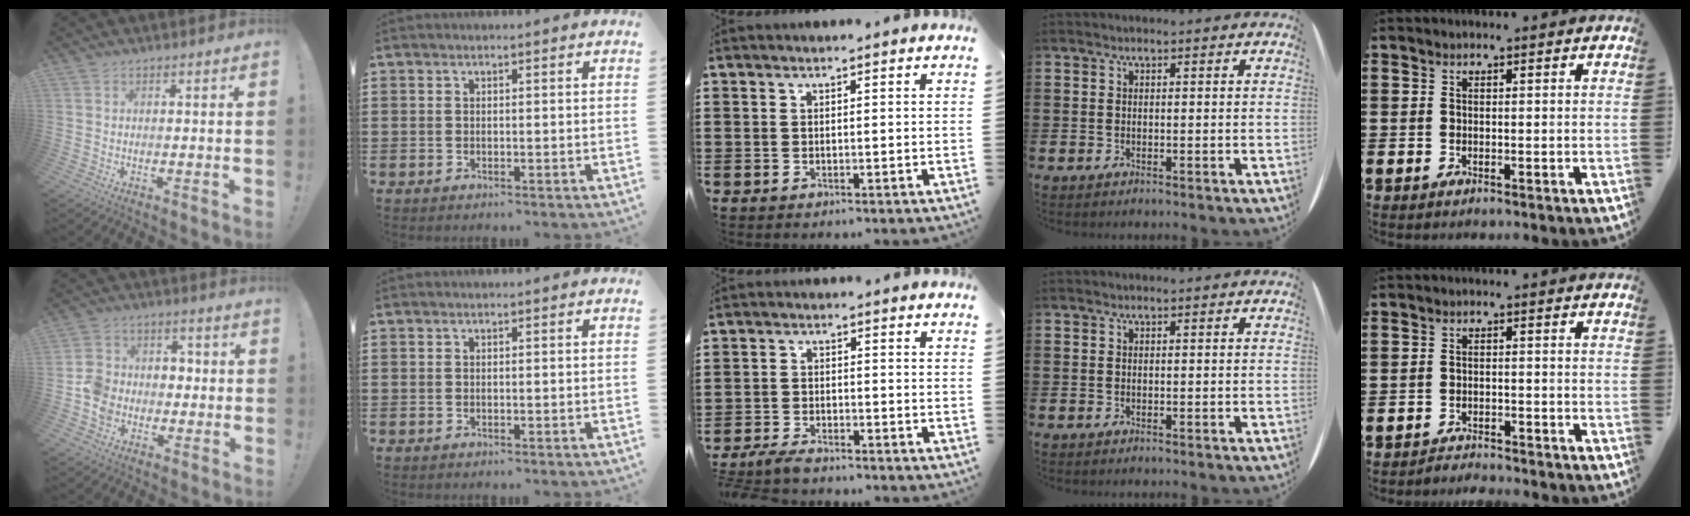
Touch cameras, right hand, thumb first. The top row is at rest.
{"thumb": {"total": 10.1, "force": [-3.4, 9.0, 3.2], "torque": [-0.039, 0.033, -0.059]}, "middle": {"total": 3.1, "force": [-2.9, 0.6, 0.9], "torque": [-0.033, -0.001, -0.064]}, "little": {"total": 2.1, "force": [-2.1, -0.1, -0.2], "torque": [-0.002, 0.004, -0.046]}}